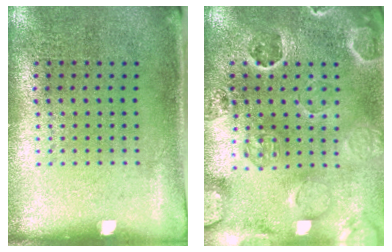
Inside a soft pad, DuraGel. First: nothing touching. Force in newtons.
{"total": 2.6, "press": 2.5, "slide": 0.8}